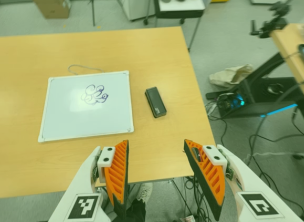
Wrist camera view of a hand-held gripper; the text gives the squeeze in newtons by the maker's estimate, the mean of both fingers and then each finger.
{"total": 0.0}